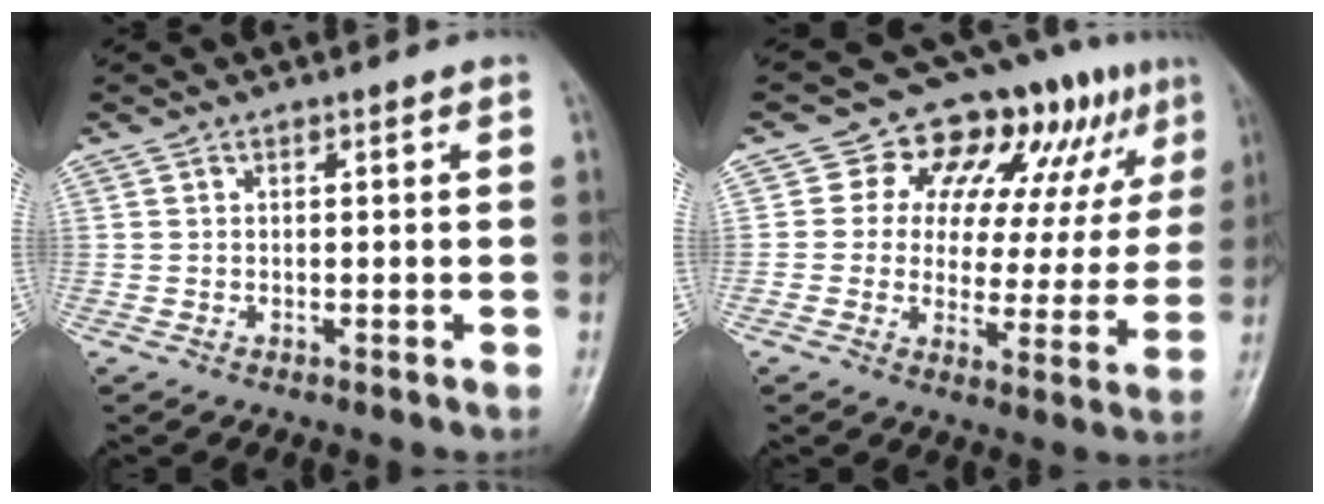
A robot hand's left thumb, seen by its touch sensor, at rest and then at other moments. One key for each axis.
{"total": 17.1, "fx": 7.7, "fy": 9.9, "fz": 11.7, "tx": -0.095, "ty": -0.002, "tz": 0.105}